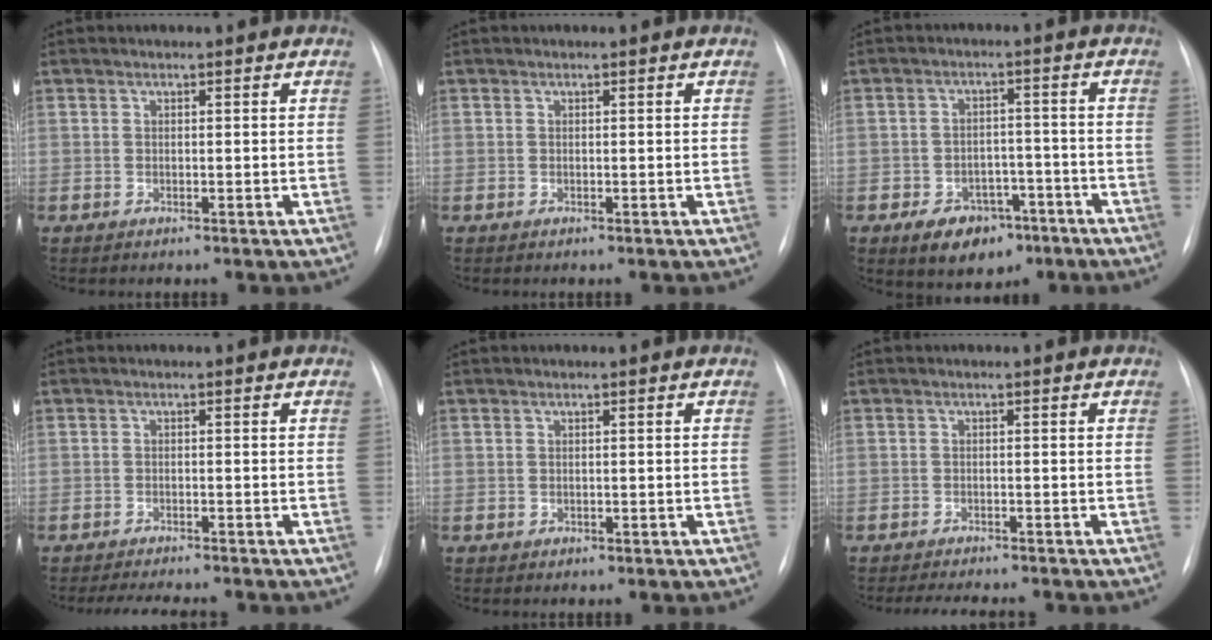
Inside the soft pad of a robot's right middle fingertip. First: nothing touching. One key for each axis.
{"total": 0.0}
{"total": 7.9, "fx": -4.6, "fy": 5.0, "fz": 4.0, "tx": -0.060, "ty": 0.012, "tz": -0.062}
{"total": 6.5, "fx": -5.9, "fy": 1.0, "fz": 2.7, "tx": -0.034, "ty": -0.007, "tz": -0.083}
{"total": 0.6, "fx": -0.1, "fy": 0.5, "fz": 0.3, "tx": -0.009, "ty": 0.001, "tz": 0.002}
{"total": 6.0, "fx": -5.4, "fy": 1.0, "fz": 2.4, "tx": -0.029, "ty": -0.006, "tz": -0.075}